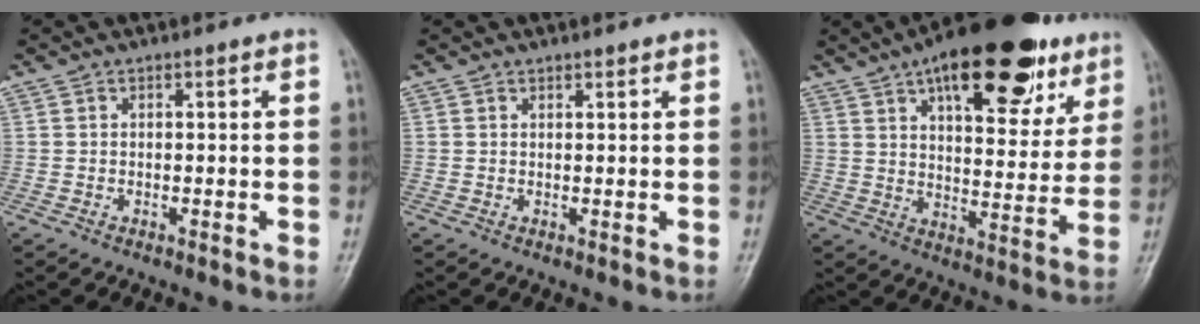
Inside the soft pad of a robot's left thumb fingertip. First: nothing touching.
{"total": 0.8, "force": [0.7, 0.2, 0.2], "torque": [-0.003, -0.005, 0.012]}
{"total": 23.7, "force": [13.6, 10.2, 16.5], "torque": [-0.203, -0.025, 0.204]}